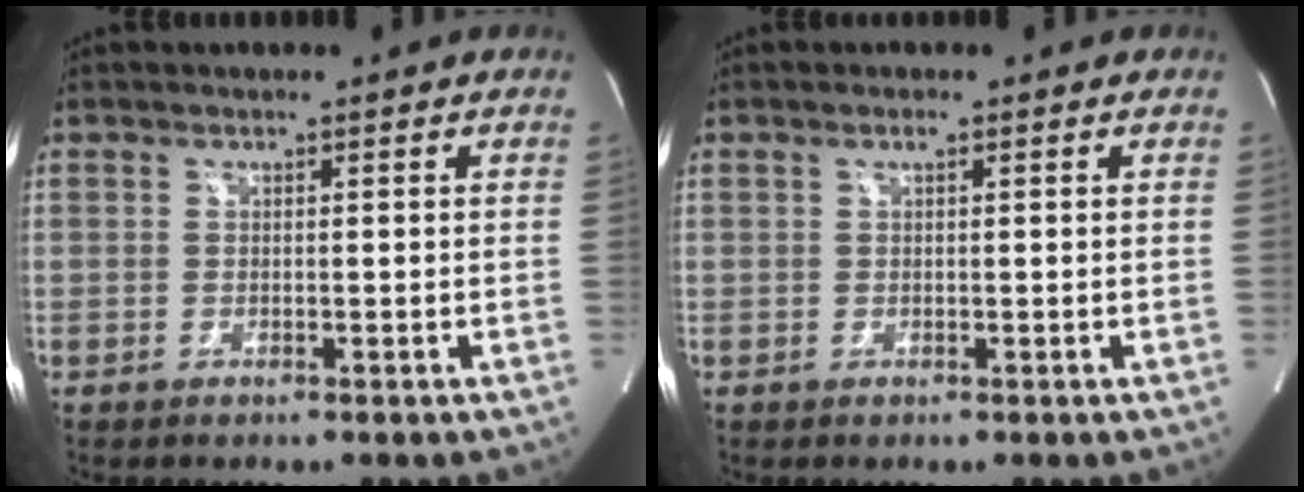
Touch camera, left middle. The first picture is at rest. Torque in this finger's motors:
{"motor_torque": [0.18, 0.17, -0.06, 0.02]}